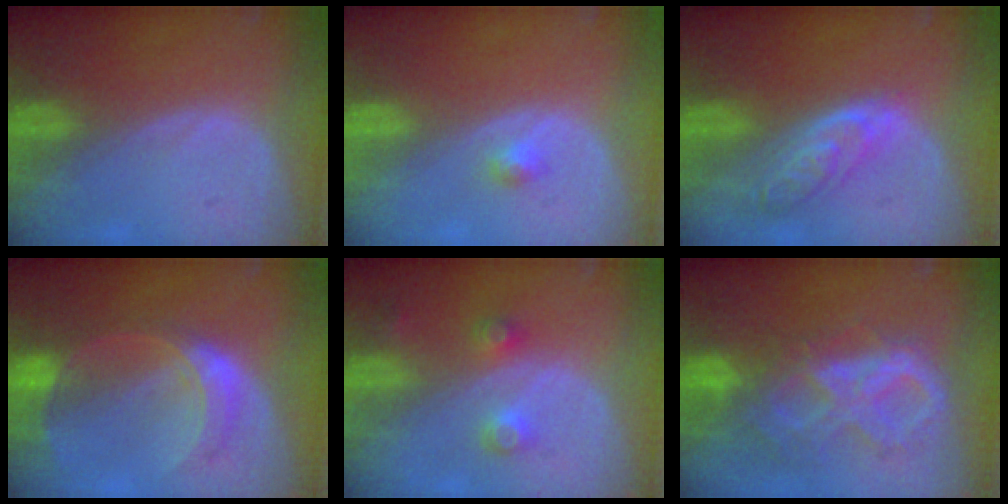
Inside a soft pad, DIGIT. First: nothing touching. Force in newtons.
{"total": 1.5, "press": 1.3, "slide": 0.8}
{"total": 6.3, "press": 5.7, "slide": 2.8}
{"total": 7.6, "press": 6.6, "slide": 3.7}
{"total": 3.6, "press": 3.4, "slide": 1.2}
{"total": 10.5, "press": 8.9, "slide": 5.5}